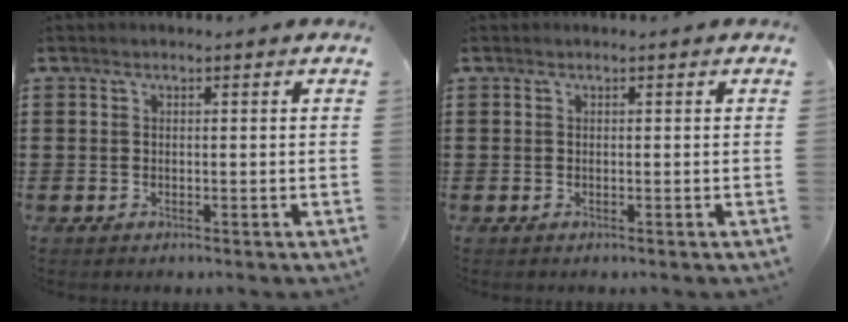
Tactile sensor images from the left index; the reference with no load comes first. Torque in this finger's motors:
{"motor_torque": [-0.02, -0.01, 0.00, 0.00]}